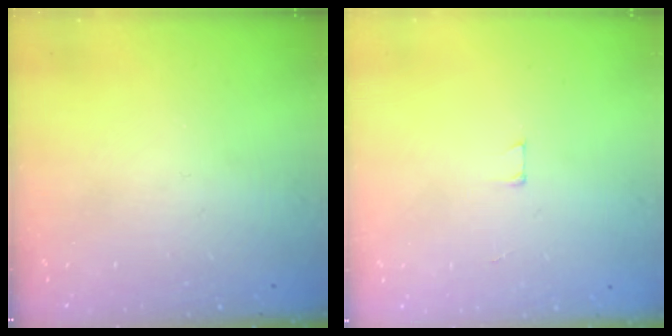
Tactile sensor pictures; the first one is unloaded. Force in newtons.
{"total": 3.0, "press": 3.0, "slide": 0.2}